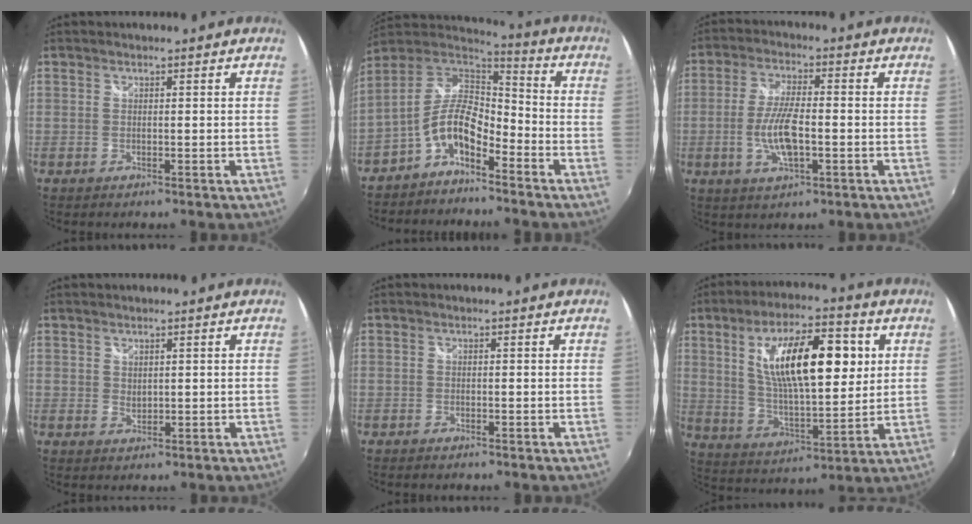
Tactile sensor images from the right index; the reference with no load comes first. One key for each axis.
{"total": 10.3, "fx": -5.5, "fy": 4.7, "fz": 7.3, "tx": -0.153, "ty": 0.016, "tz": -0.107}
{"total": 8.5, "fx": -2.0, "fy": 2.6, "fz": 7.8, "tx": -0.159, "ty": -0.003, "tz": -0.037}
{"total": 1.1, "fx": 0.7, "fy": 0.8, "fz": 0.3, "tx": -0.002, "ty": 0.001, "tz": 0.013}
{"total": 0.9, "fx": -0.8, "fy": 0.4, "fz": 0.3, "tx": -0.009, "ty": -0.003, "tz": -0.016}
{"total": 18.5, "fx": 5.4, "fy": 6.7, "fz": 16.4, "tx": -0.282, "ty": 0.013, "tz": 0.097}